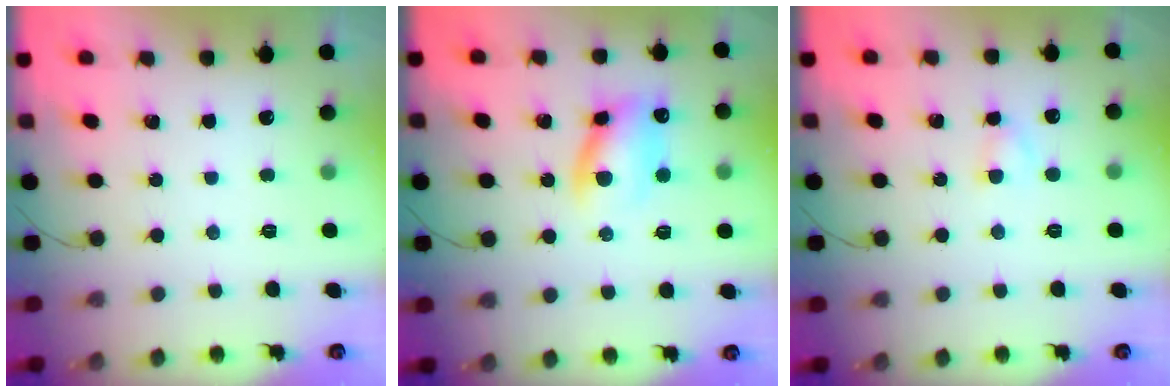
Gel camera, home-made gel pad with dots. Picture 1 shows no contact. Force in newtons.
{"total": 11.1, "press": 10.9, "slide": 2.0}
{"total": 2.8, "press": 2.6, "slide": 1.1}